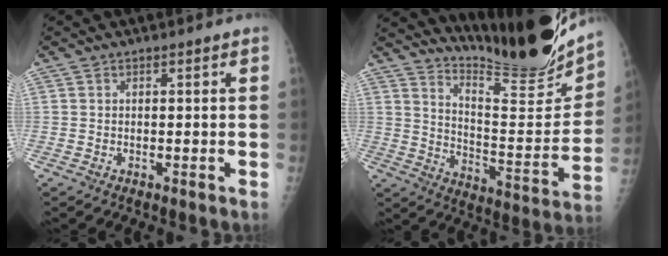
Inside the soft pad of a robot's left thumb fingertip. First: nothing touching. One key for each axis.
{"total": 20.3, "fx": 18.1, "fy": 1.3, "fz": 9.0, "tx": -0.117, "ty": -0.159, "tz": 0.276}